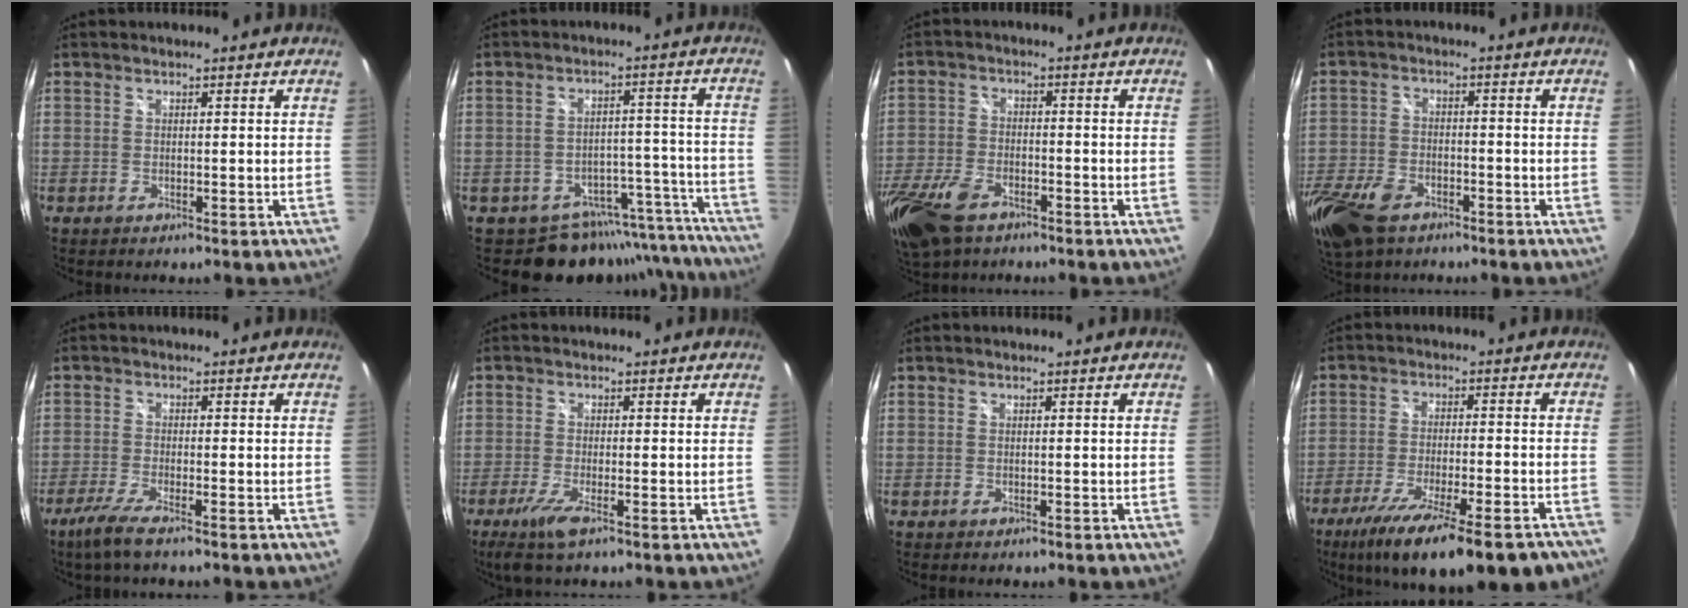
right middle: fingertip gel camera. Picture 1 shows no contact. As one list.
[{"total": 15.6, "force": [-14.0, 6.7, 2.1], "torque": [-0.014, 0.056, -0.171]}, {"total": 13.9, "force": [-8.6, 7.6, 7.8], "torque": [-0.204, -0.028, -0.165]}, {"total": 15.4, "force": [-9.2, 9.2, 8.2], "torque": [-0.224, -0.027, -0.174]}, {"total": 5.3, "force": [-3.8, 0.1, 3.7], "torque": [-0.094, -0.015, -0.075]}, {"total": 5.0, "force": [-3.0, 0.4, 4.1], "torque": [-0.094, -0.018, -0.058]}, {"total": 0.0}, {"total": 22.1, "force": [-16.5, 5.0, 13.8], "torque": [-0.241, -0.064, -0.244]}]